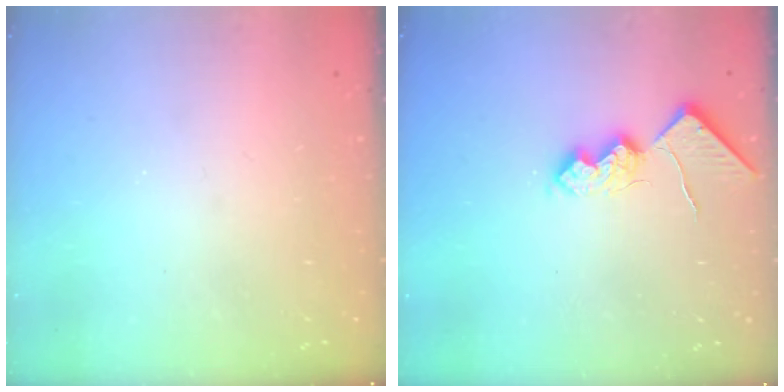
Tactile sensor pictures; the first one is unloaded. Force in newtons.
{"total": 10.4, "press": 10.3, "slide": 1.1}